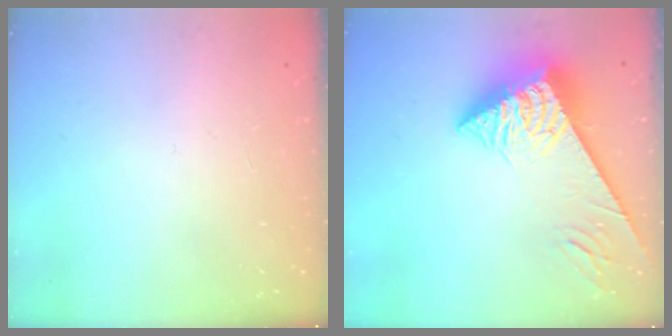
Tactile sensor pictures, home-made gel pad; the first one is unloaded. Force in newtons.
{"total": 7.8, "press": 7.7, "slide": 0.8}